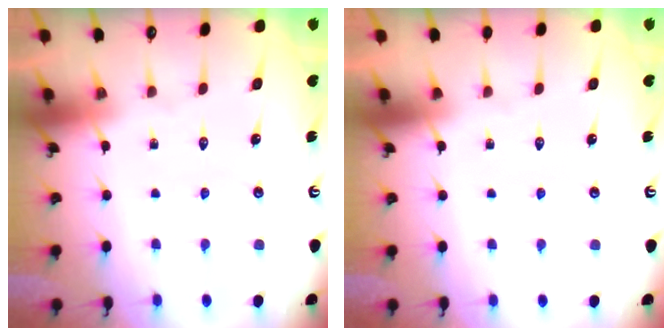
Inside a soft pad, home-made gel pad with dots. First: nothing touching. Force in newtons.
{"total": 0.0}